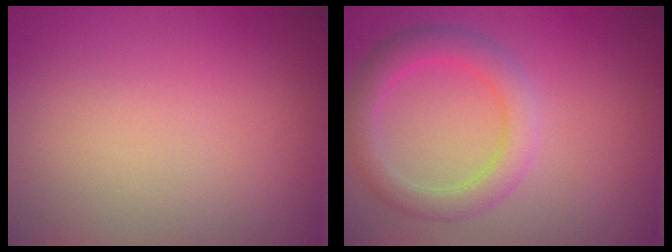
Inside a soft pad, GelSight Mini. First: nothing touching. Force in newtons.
{"total": 3.6, "press": 3.6, "slide": 0.2}